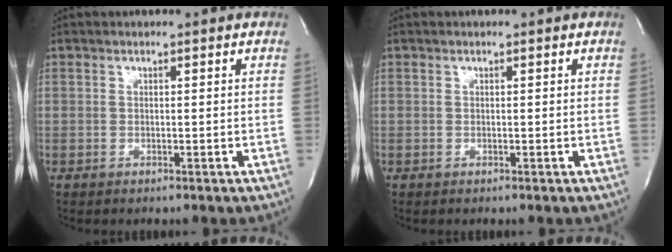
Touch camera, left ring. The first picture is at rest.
{"total": 0.0}